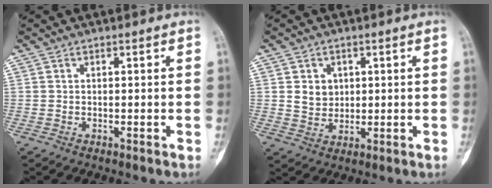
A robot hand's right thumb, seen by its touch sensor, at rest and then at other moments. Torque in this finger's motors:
{"motor_torque": [0.47, 0.39, 0.46, -0.14, 0.11]}